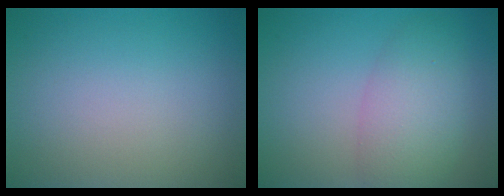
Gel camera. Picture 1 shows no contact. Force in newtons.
{"total": 5.0, "press": 5.0, "slide": 0.3}